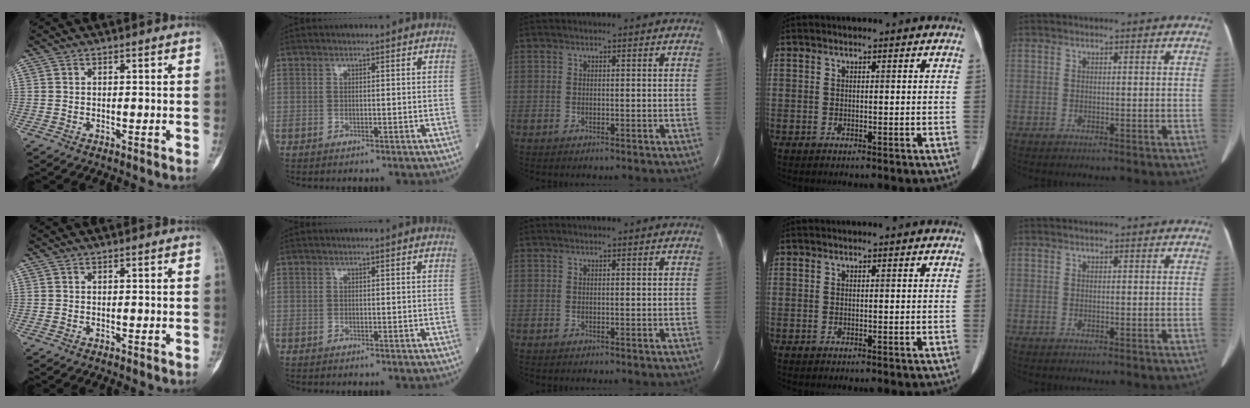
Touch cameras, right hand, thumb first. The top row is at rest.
{}